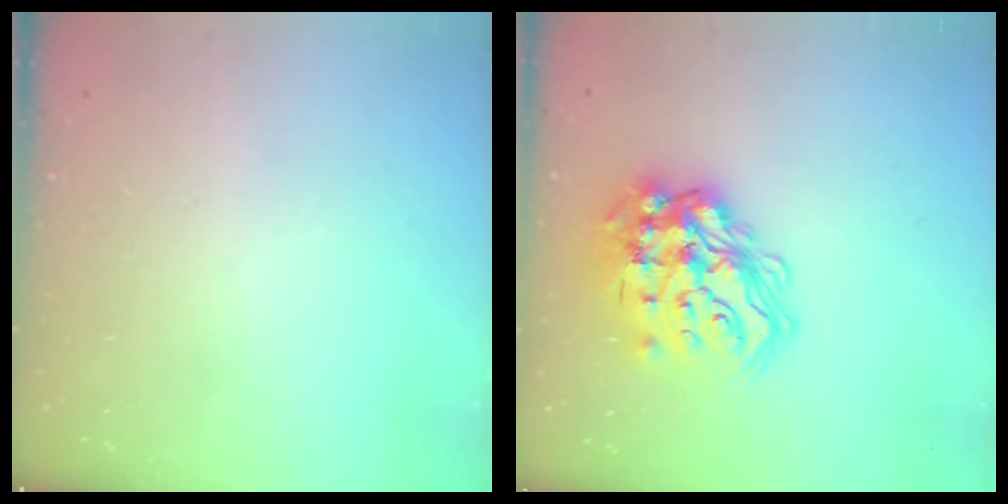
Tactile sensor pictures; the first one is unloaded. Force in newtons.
{"total": 21.4, "press": 21.3, "slide": 1.7}